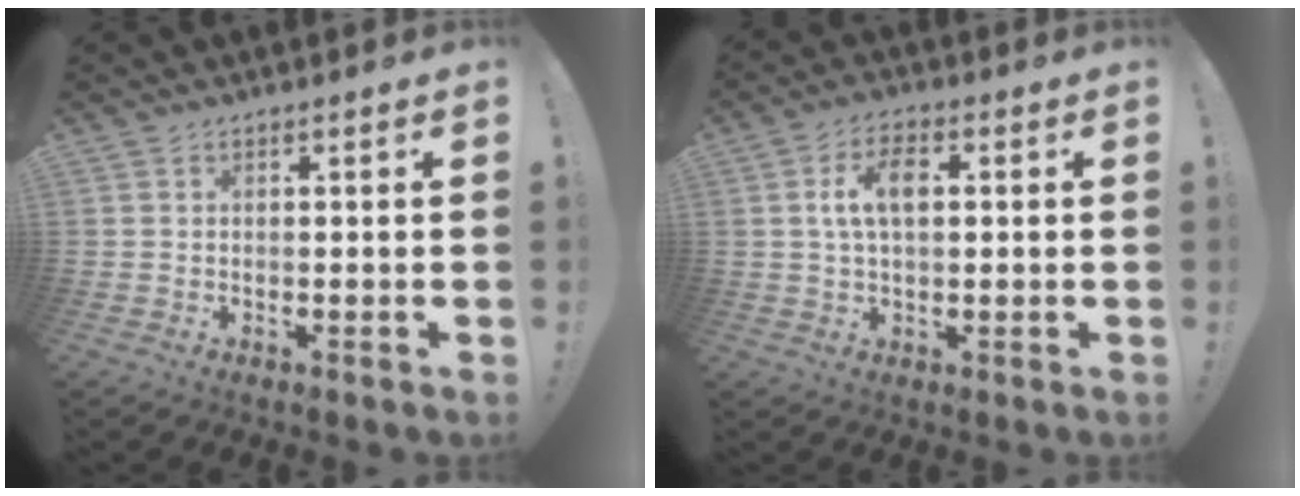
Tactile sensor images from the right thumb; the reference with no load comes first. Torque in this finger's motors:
{"motor_torque": [0.05, 0.06, 0.00, 0.00, 0.00]}